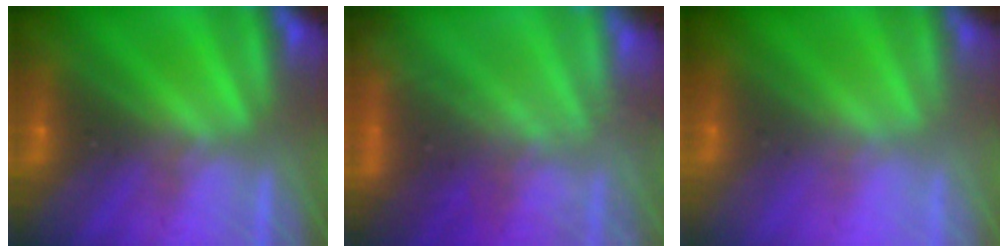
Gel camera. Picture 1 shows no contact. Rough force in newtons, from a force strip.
{"total": 9.5}
{"total": 2.9}